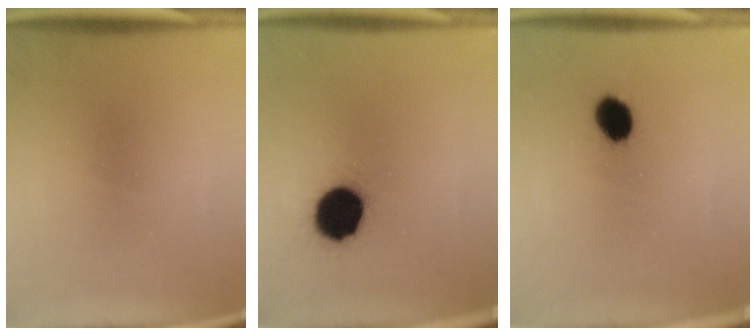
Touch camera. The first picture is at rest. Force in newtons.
{"total": 13.0}
{"total": 6.8}